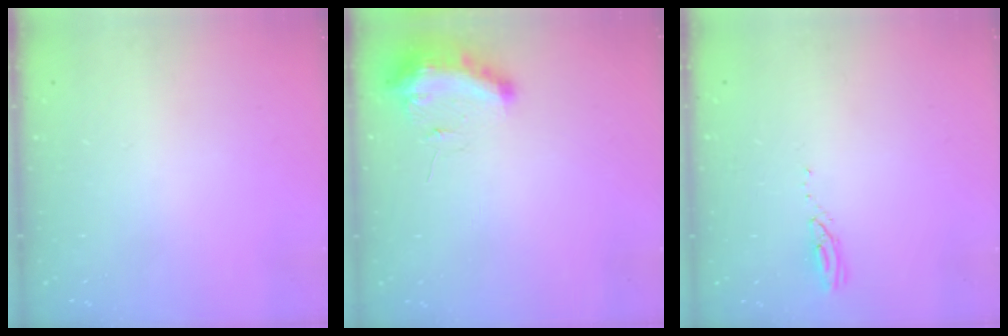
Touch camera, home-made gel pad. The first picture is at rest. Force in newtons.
{"total": 9.4, "press": 9.3, "slide": 1.3}
{"total": 3.0, "press": 3.0, "slide": 0.2}